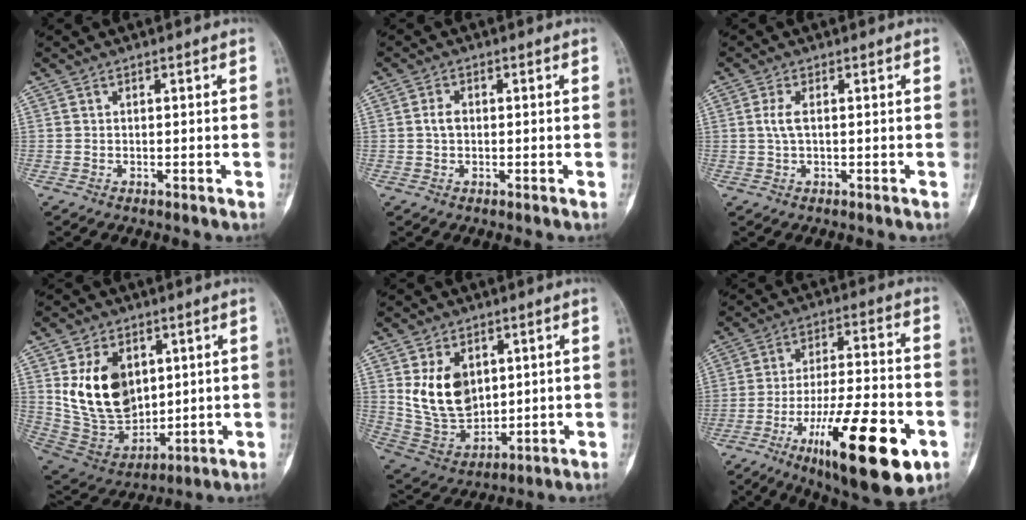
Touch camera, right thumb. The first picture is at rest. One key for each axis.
{"total": 2.3, "fx": 0.1, "fy": 1.7, "fz": 1.6, "tx": -0.023, "ty": 0.005, "tz": -0.003}
{"total": 2.7, "fx": 0.3, "fy": 1.2, "fz": 2.4, "tx": -0.054, "ty": 0.001, "tz": 0.002}
{"total": 17.1, "fx": 4.3, "fy": 12.1, "fz": 11.4, "tx": -0.160, "ty": -0.025, "tz": 0.104}
{"total": 13.1, "fx": 3.4, "fy": 9.4, "fz": 8.6, "tx": -0.116, "ty": -0.021, "tz": 0.086}
{"total": 22.9, "fx": -9.7, "fy": 7.2, "fz": 19.5, "tx": -0.282, "ty": 0.037, "tz": -0.146}